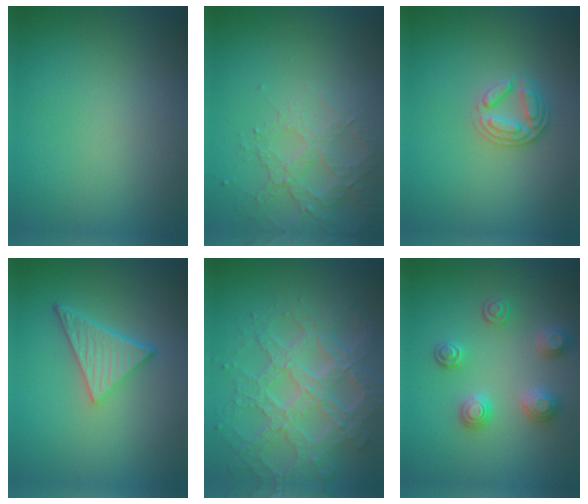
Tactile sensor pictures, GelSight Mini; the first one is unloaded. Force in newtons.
{"total": 3.3, "press": 3.0, "slide": 1.2}
{"total": 2.9, "press": 2.5, "slide": 1.5}
{"total": 5.0, "press": 3.5, "slide": 3.6}
{"total": 7.8, "press": 5.8, "slide": 5.3}
{"total": 3.2, "press": 3.1, "slide": 0.9}